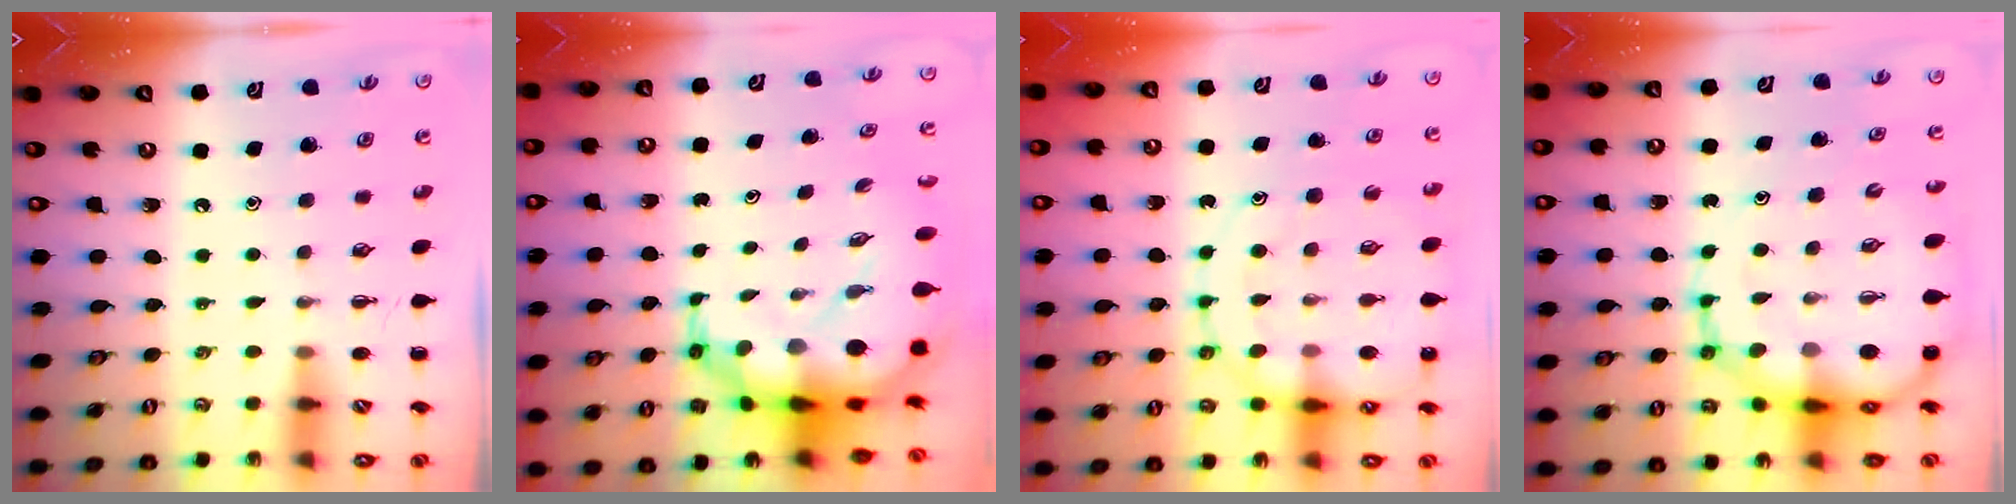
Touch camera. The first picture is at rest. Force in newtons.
{"total": 14.4, "press": 13.9, "slide": 4.0}
{"total": 14.8, "press": 14.6, "slide": 2.9}
{"total": 17.2, "press": 16.5, "slide": 4.9}